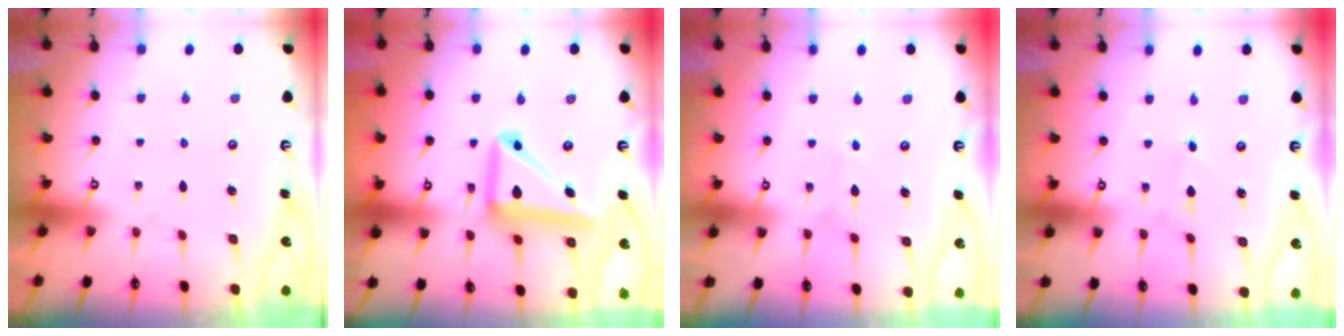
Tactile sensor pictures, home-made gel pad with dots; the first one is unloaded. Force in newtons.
{"total": 15.3, "press": 15.3, "slide": 1.5}
{"total": 3.5, "press": 3.5, "slide": 0.4}
{"total": 1.1, "press": 1.0, "slide": 0.1}